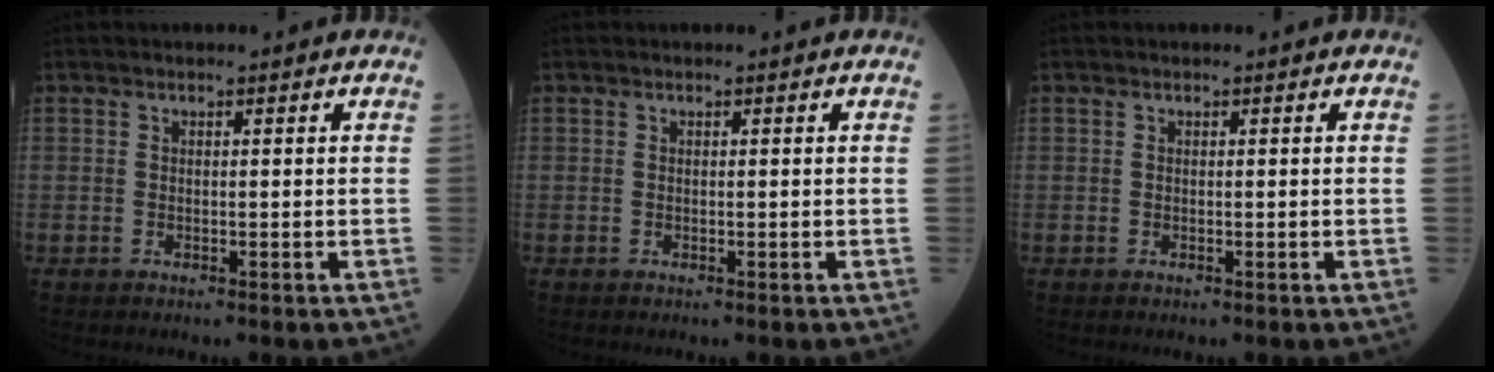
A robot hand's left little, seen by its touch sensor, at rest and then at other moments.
{"total": 0.0}
{"total": 0.0}